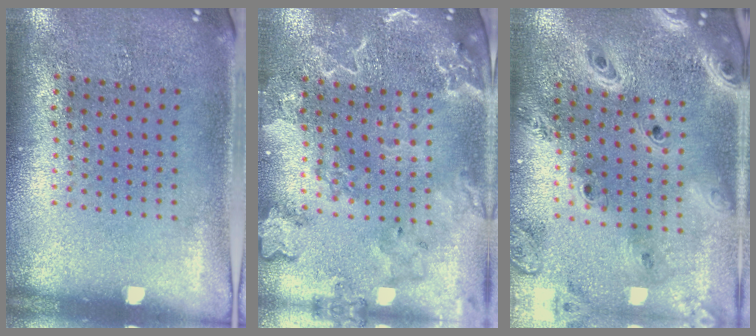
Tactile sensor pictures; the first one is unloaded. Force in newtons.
{"total": 2.6, "press": 2.5, "slide": 0.9}
{"total": 3.5, "press": 2.8, "slide": 2.1}